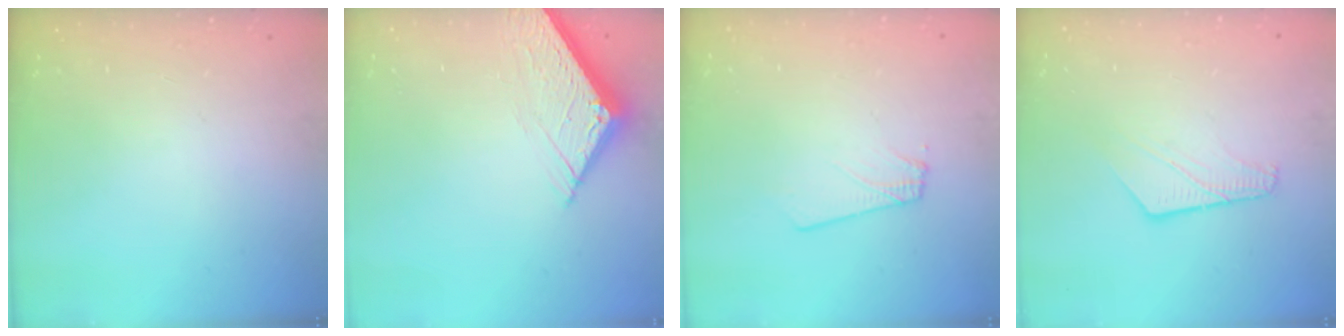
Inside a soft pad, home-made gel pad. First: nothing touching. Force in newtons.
{"total": 7.8, "press": 7.8, "slide": 0.1}
{"total": 2.3, "press": 2.3, "slide": 0.3}
{"total": 7.2, "press": 7.2, "slide": 0.5}